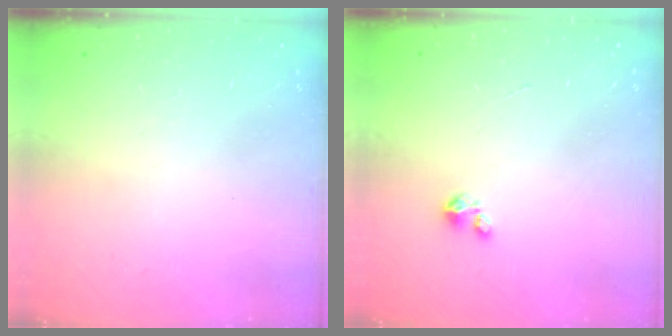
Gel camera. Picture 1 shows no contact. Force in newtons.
{"total": 2.1, "press": 2.1, "slide": 0.2}